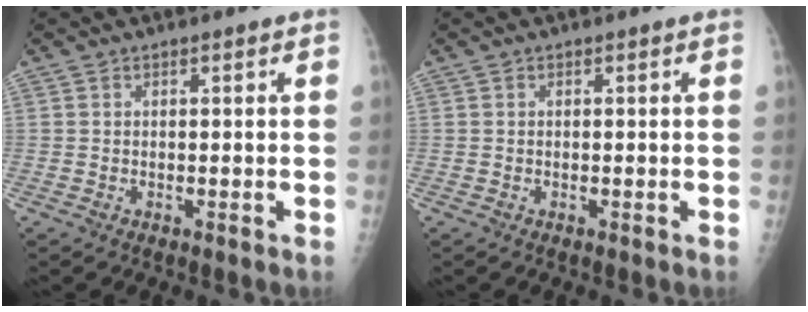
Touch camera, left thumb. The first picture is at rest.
{"total": 0.0}